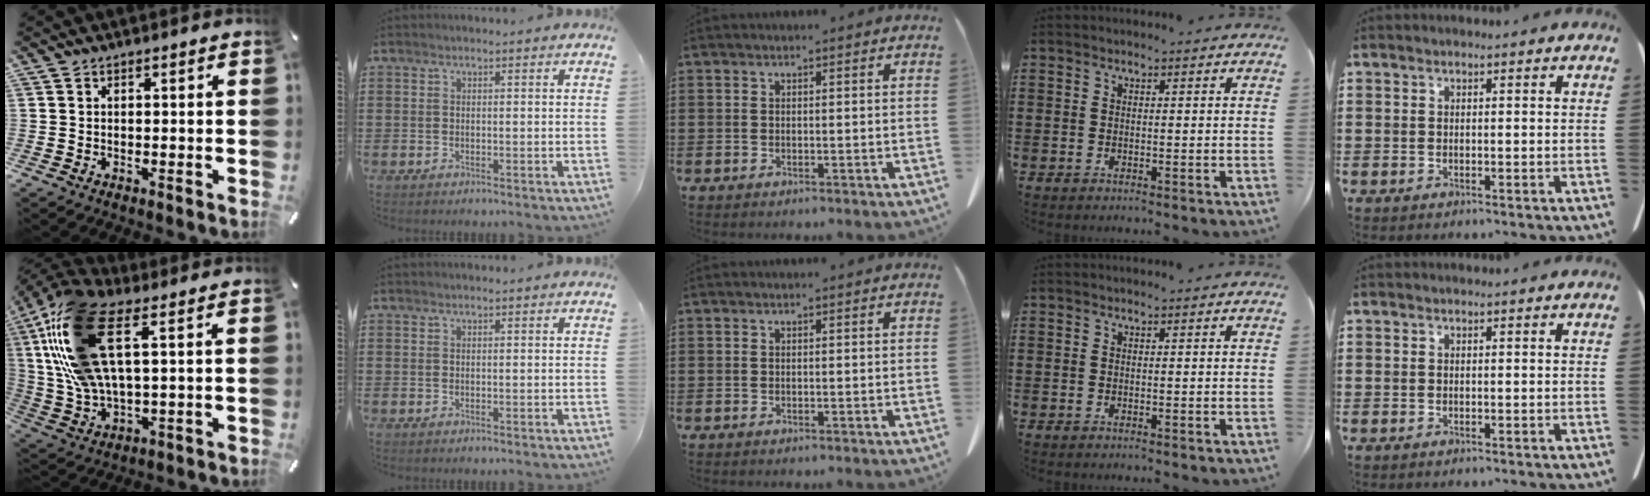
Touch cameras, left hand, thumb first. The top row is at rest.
{"thumb": {"total": 18.9, "force": [6.7, 8.3, 15.6], "torque": [-0.347, -0.005, 0.116]}}